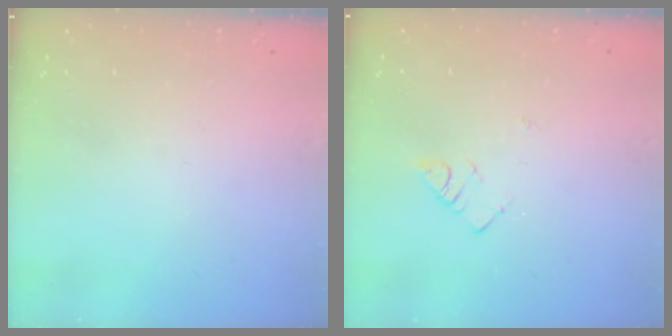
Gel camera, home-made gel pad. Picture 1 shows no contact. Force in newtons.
{"total": 2.8, "press": 2.7, "slide": 0.4}